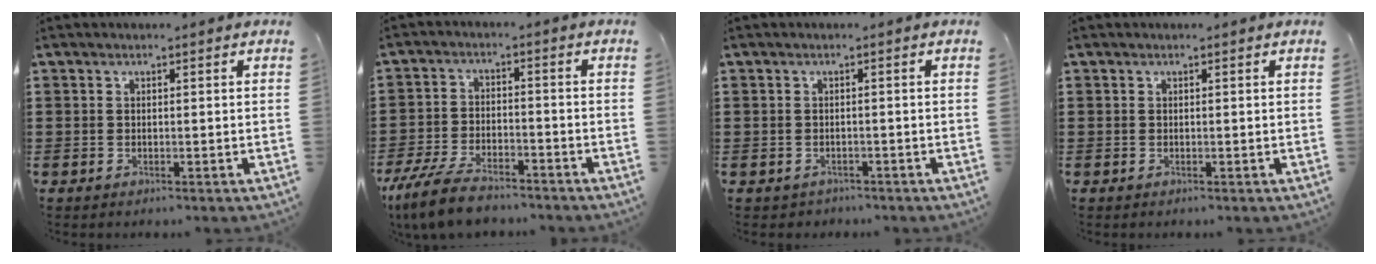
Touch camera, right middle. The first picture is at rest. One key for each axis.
{"total": 7.3, "fx": -5.9, "fy": 2.1, "fz": 3.7, "tx": -0.081, "ty": 0.006, "tz": -0.115}
{"total": 0.7, "fx": -0.6, "fy": 0.4, "fz": -0.1, "tx": -0.001, "ty": 0.003, "tz": -0.016}
{"total": 0.0}